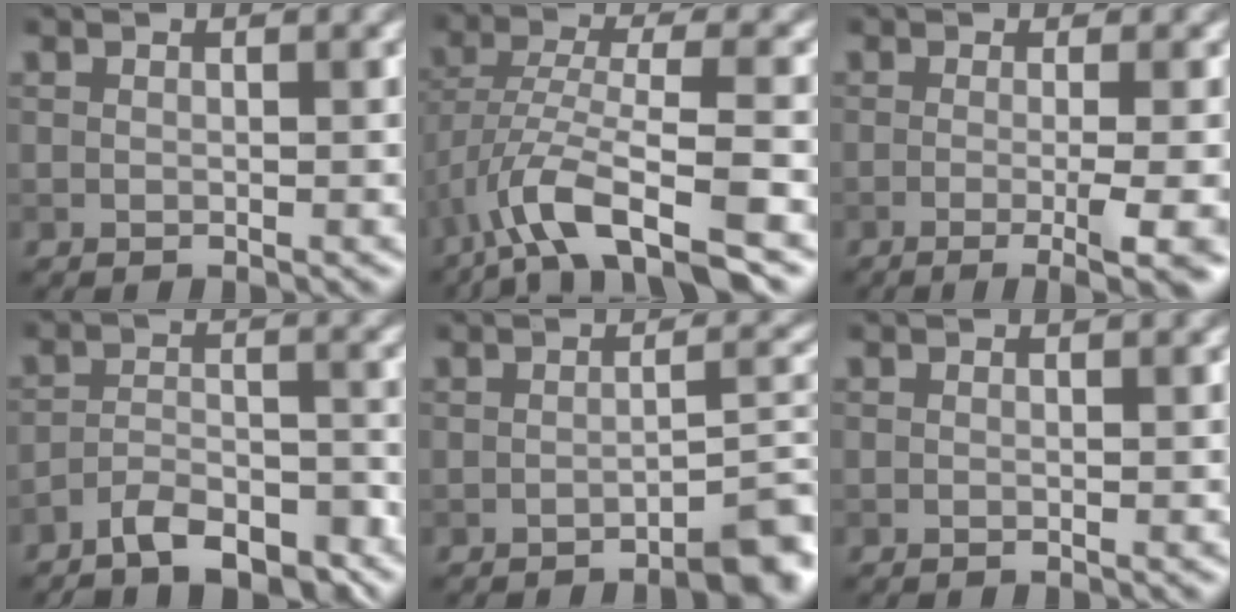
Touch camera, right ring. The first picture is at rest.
{"total": 7.4, "force": [-4.2, 2.2, 5.6], "torque": [-0.108, 0.000, -0.083]}
{"total": 6.1, "force": [-1.1, 1.8, 5.7], "torque": [-0.065, -0.010, -0.018]}
{"total": 5.6, "force": [-4.5, 1.9, 2.8], "torque": [-0.043, -0.001, -0.079]}
{"total": 3.6, "force": [-2.5, 0.7, 2.6], "torque": [-0.027, 0.014, -0.040]}
{"total": 0.0}